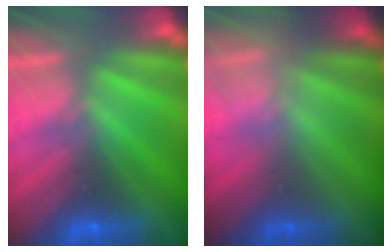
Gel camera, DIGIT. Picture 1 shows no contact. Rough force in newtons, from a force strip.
{"total": 2.3}